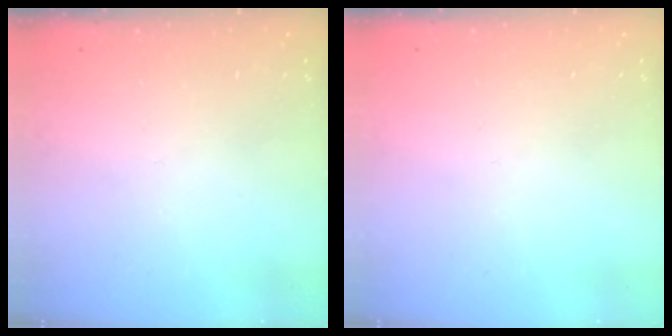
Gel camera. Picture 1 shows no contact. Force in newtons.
{"total": 0.0}